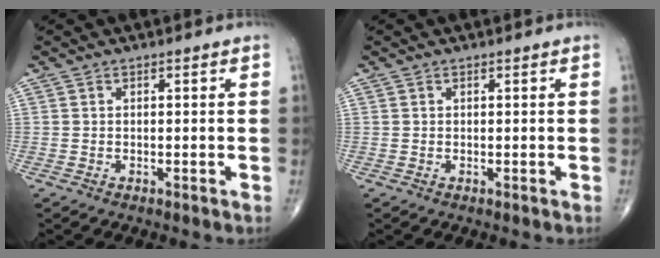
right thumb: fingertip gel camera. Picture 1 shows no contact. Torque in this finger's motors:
{"motor_torque": [0.22, -0.05, -0.19, 0.04, 0.01]}